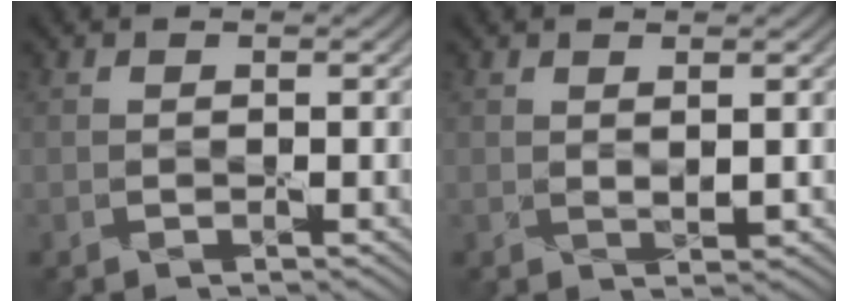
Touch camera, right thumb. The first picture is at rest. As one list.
[{"total": 1.0, "force": [0.7, 0.1, 0.6], "torque": [-0.016, 0.002, 0.014]}]